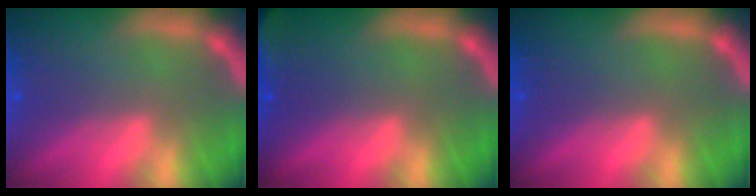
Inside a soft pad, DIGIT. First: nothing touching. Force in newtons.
{"total": 4.4}
{"total": 0.0}